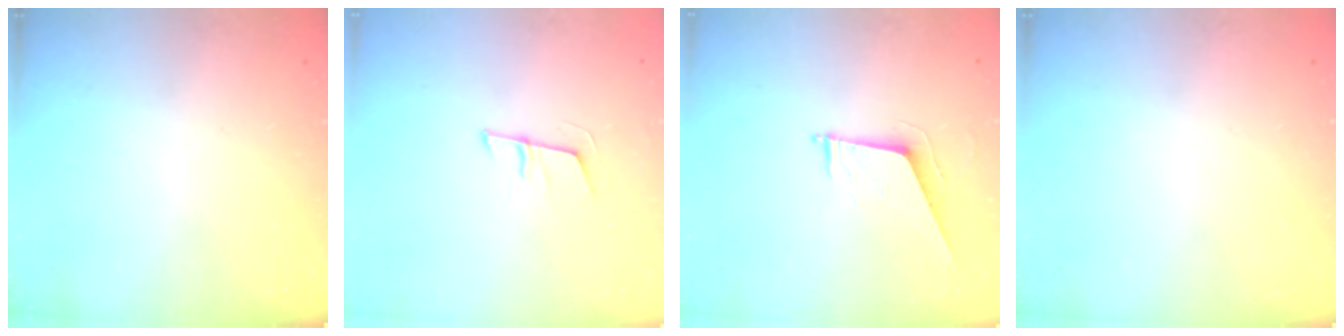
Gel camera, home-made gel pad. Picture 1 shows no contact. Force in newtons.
{"total": 5.7, "press": 5.6, "slide": 1.0}
{"total": 6.5, "press": 6.5, "slide": 0.2}
{"total": 0.0}